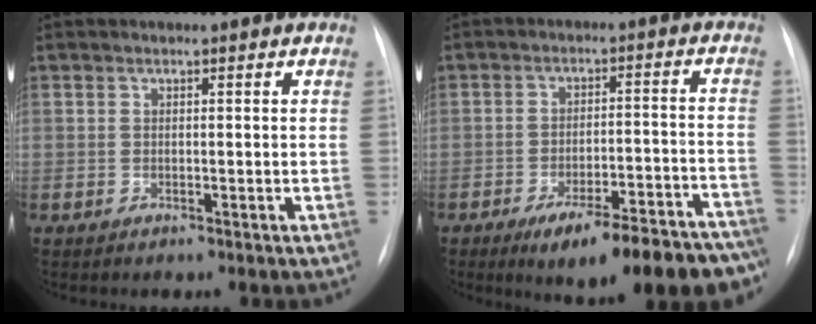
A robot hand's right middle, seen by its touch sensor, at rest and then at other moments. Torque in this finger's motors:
{"motor_torque": [1.23, -0.91, 0.27, 0.11]}